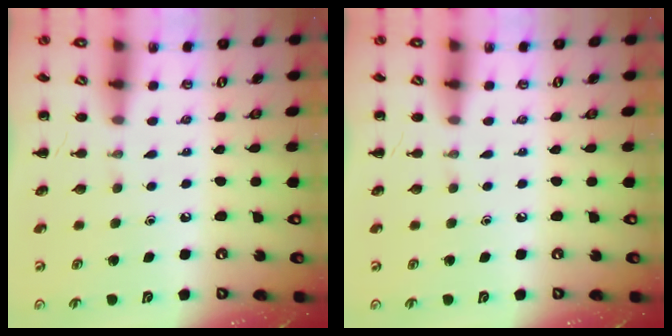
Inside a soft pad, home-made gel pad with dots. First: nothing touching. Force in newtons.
{"total": 0.0}